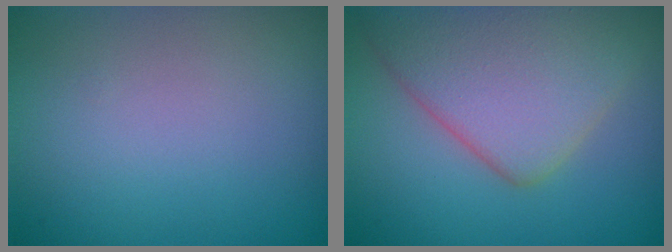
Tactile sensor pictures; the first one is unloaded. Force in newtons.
{"total": 7.4, "press": 7.4, "slide": 0.2}